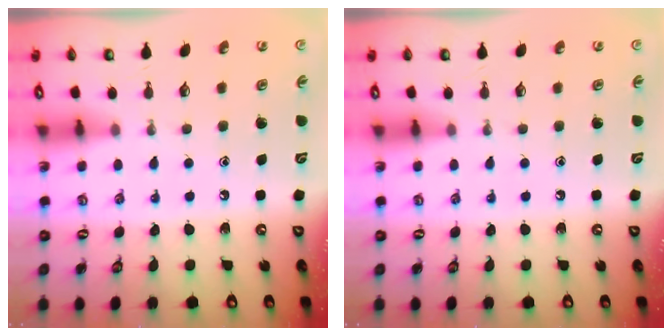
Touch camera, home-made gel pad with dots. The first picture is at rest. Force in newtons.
{"total": 0.0}